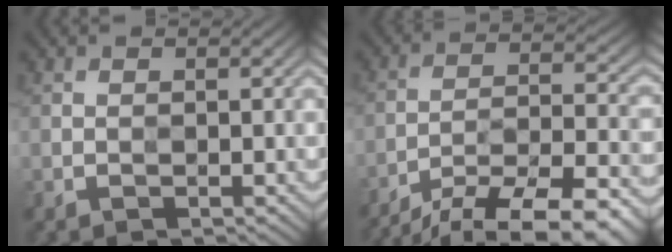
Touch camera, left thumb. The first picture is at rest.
{"total": 14.6, "force": [-11.6, 3.5, 8.2], "torque": [-0.148, -0.016, -0.178]}